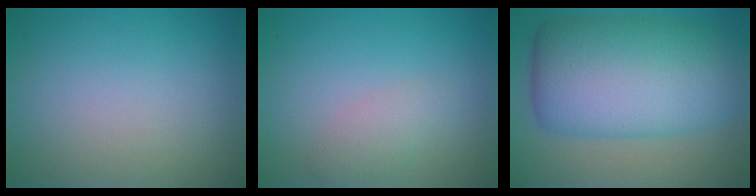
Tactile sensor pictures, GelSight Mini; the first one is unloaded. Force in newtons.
{"total": 1.8, "press": 1.8, "slide": 0.2}
{"total": 11.6, "press": 11.6, "slide": 0.1}